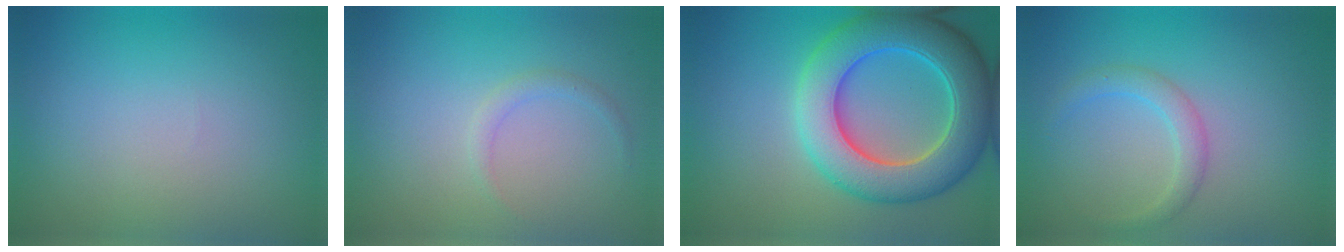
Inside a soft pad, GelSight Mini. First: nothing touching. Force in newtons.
{"total": 1.1, "press": 1.1, "slide": 0.0}
{"total": 9.8, "press": 9.8, "slide": 0.3}
{"total": 2.1, "press": 2.1, "slide": 0.0}